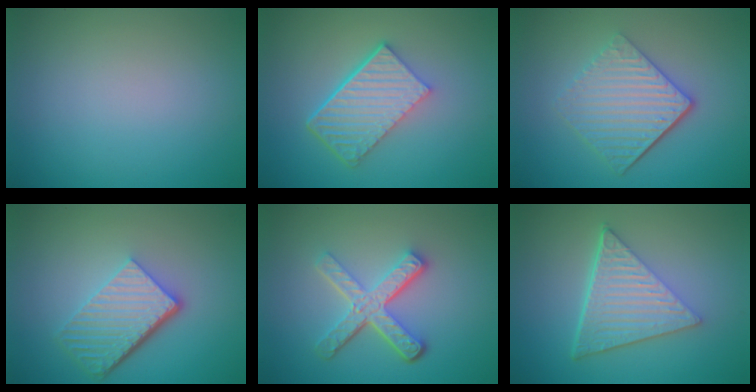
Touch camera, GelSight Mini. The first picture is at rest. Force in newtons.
{"total": 6.1, "press": 4.2, "slide": 4.5}
{"total": 5.4, "press": 3.8, "slide": 3.8}
{"total": 5.7, "press": 3.9, "slide": 4.1}
{"total": 5.0, "press": 3.6, "slide": 3.5}
{"total": 6.9, "press": 4.5, "slide": 5.3}